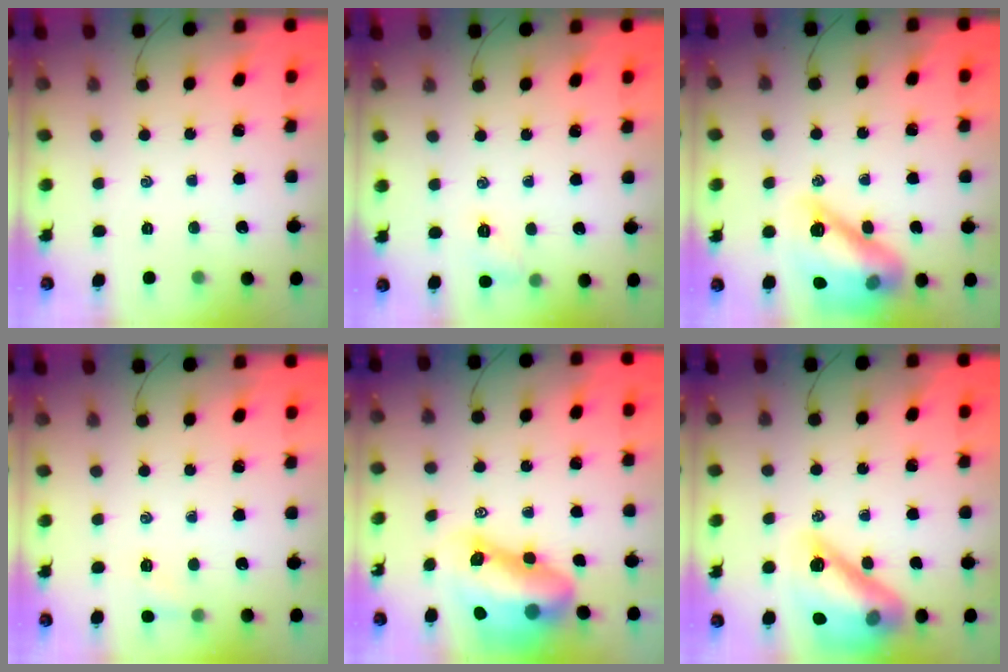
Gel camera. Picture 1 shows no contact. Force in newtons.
{"total": 6.4, "press": 6.3, "slide": 1.3}
{"total": 17.7, "press": 17.4, "slide": 3.2}
{"total": 5.5, "press": 5.3, "slide": 1.5}
{"total": 14.4, "press": 13.8, "slide": 4.1}
{"total": 19.9, "press": 19.8, "slide": 2.7}